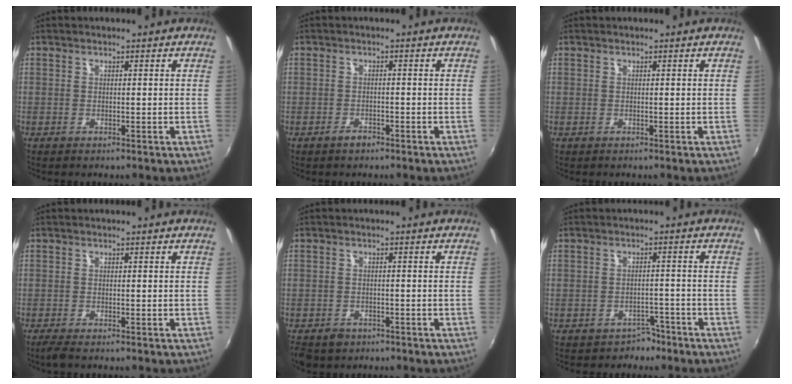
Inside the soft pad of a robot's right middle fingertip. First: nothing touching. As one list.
[{"total": 1.5, "force": [-1.3, 0.7, 0.4], "torque": [-0.008, 0.000, -0.023]}, {"total": 0.0}, {"total": 1.9, "force": [-1.4, 0.1, 1.2], "torque": [-0.025, -0.008, -0.028]}, {"total": 5.3, "force": [-3.5, 3.4, 2.0], "torque": [-0.057, -0.011, -0.054]}, {"total": 3.5, "force": [-2.6, 2.2, 0.3], "torque": [-0.007, 0.011, -0.035]}]